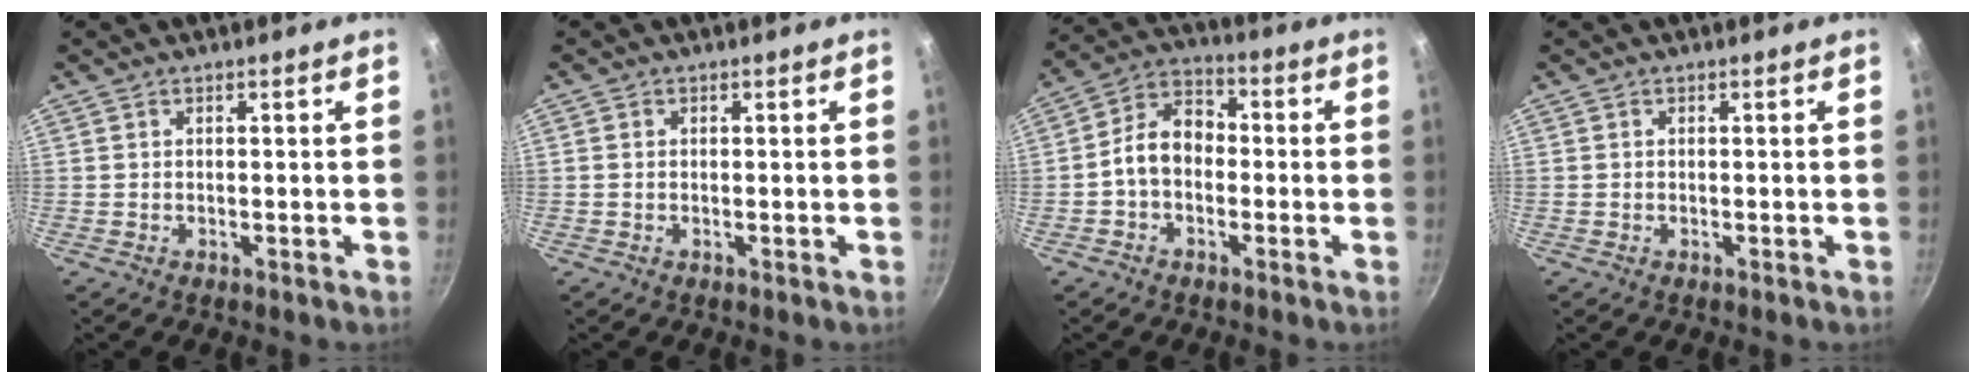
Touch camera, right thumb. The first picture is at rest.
{"total": 0.6, "force": [0.0, 0.6, 0.3], "torque": [-0.005, 0.002, -0.002]}
{"total": 8.6, "force": [-1.3, 6.2, 5.8], "torque": [-0.072, 0.036, -0.042]}
{"total": 0.0}